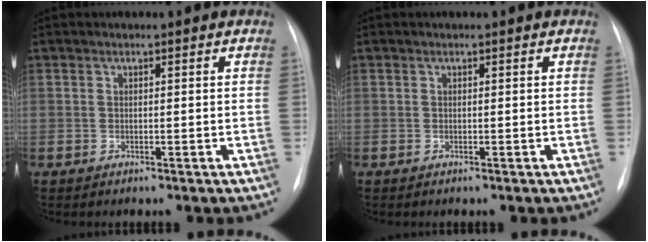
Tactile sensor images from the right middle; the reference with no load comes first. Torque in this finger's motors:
{"motor_torque": [-0.02, -0.01, 0.00, 0.00]}